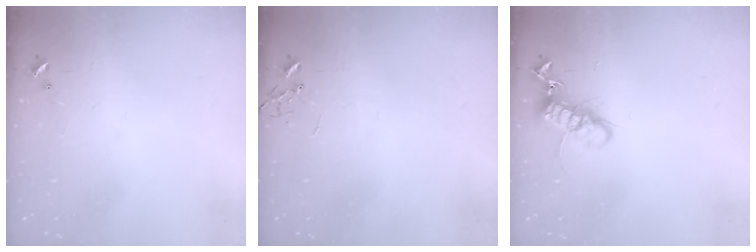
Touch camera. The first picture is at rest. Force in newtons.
{"total": 0.0}
{"total": 13.8, "press": 13.8, "slide": 0.7}